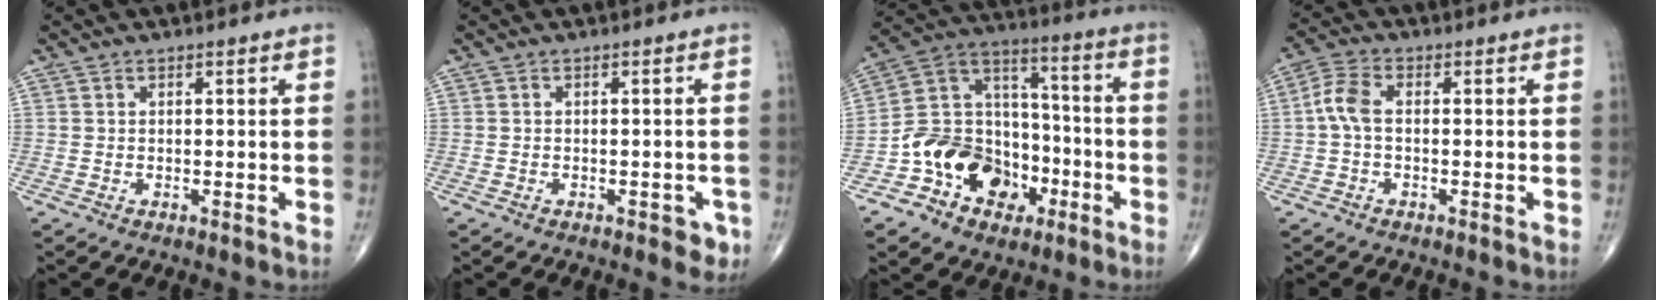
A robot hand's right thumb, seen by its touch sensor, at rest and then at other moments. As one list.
[{"total": 2.9, "force": [-1.4, 1.5, 2.1], "torque": [-0.013, 0.006, -0.015]}, {"total": 16.7, "force": [-6.9, 12.8, 8.3], "torque": [-0.093, 0.083, -0.117]}, {"total": 4.7, "force": [-0.3, 2.5, 4.0], "torque": [-0.092, 0.013, -0.014]}]